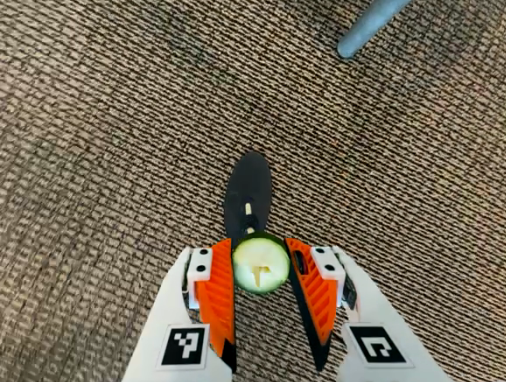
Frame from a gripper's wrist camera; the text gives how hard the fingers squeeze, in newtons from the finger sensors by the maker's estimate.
{"total": 7.4, "left": 7.4, "right": 7.3}